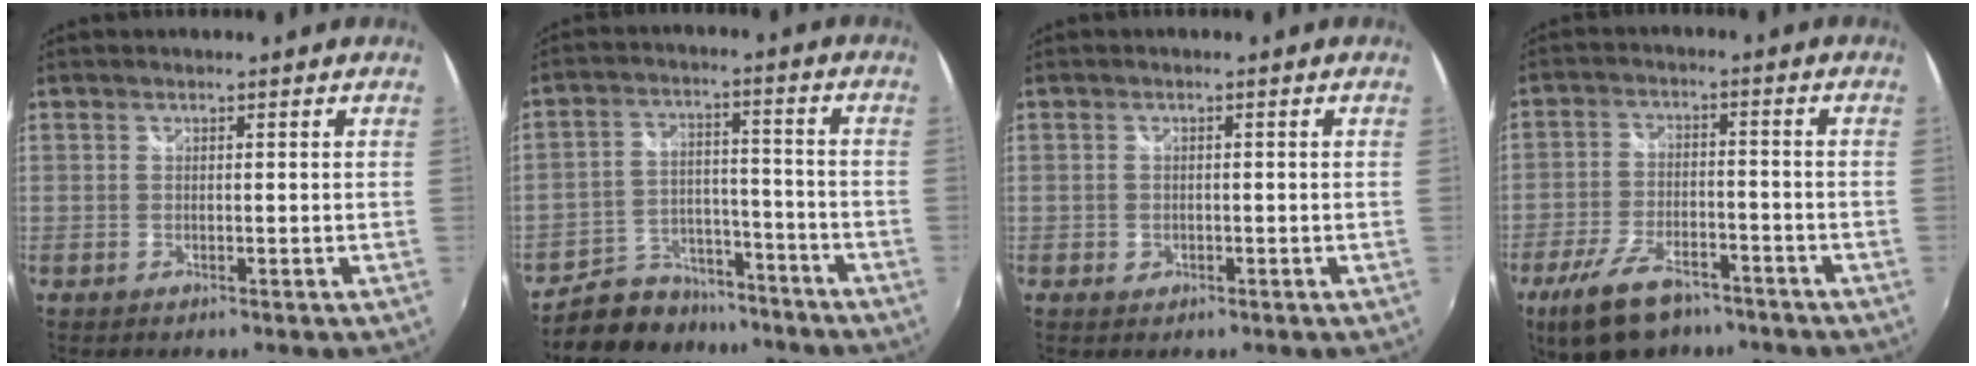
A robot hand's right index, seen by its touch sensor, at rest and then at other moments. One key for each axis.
{"total": 12.2, "fx": -10.2, "fy": 6.3, "fz": 2.4, "tx": -0.064, "ty": 0.033, "tz": -0.148}
{"total": 1.6, "fx": -0.6, "fy": 1.4, "fz": 0.5, "tx": -0.009, "ty": -0.002, "tz": -0.008}
{"total": 12.8, "fx": -8.9, "fy": 5.9, "fz": 7.2, "tx": -0.162, "ty": -0.014, "tz": -0.153}